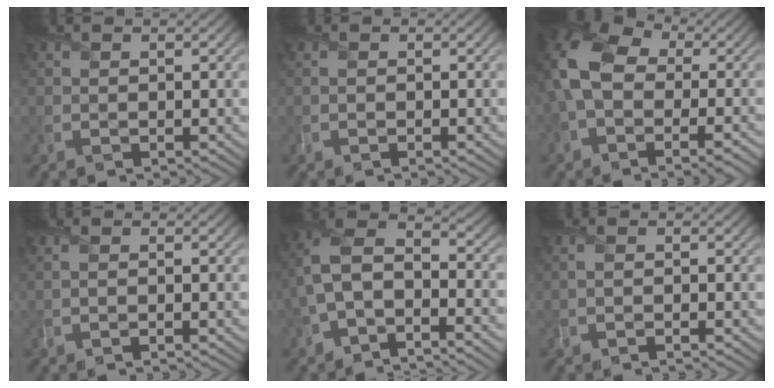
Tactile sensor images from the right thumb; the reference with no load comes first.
{"total": 0.5, "force": [-0.5, 0.1, 0.3], "torque": [-0.007, -0.002, -0.009]}
{"total": 12.5, "force": [-0.9, 8.5, 9.2], "torque": [-0.222, -0.012, -0.003]}
{"total": 1.0, "force": [-0.5, 0.2, 0.8], "torque": [-0.013, 0.000, -0.017]}
{"total": 10.0, "force": [-2.0, 5.2, 8.3], "torque": [-0.184, 0.001, -0.047]}
{"total": 1.3, "force": [-0.8, 0.3, 1.0], "torque": [-0.015, -0.001, -0.024]}